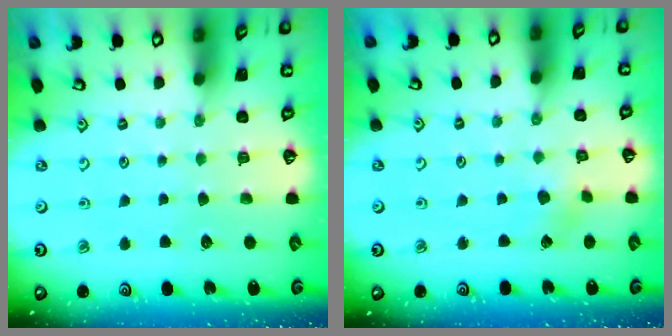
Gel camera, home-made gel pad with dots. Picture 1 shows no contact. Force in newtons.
{"total": 3.6, "press": 3.5, "slide": 0.6}